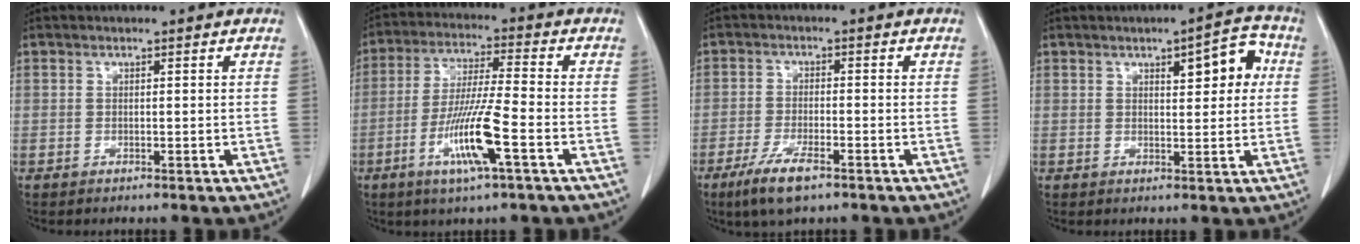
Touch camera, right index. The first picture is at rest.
{"total": 11.1, "force": [-4.3, 0.1, 10.3], "torque": [-0.203, -0.014, -0.084]}
{"total": 6.5, "force": [-4.1, 1.3, 4.8], "torque": [-0.101, -0.013, -0.070]}
{"total": 6.3, "force": [2.0, 2.0, 5.6], "torque": [-0.071, 0.017, 0.026]}